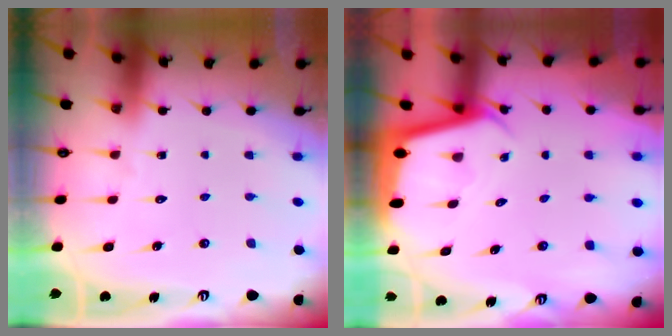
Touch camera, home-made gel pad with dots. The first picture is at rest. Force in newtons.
{"total": 2.4, "press": 2.4, "slide": 0.1}